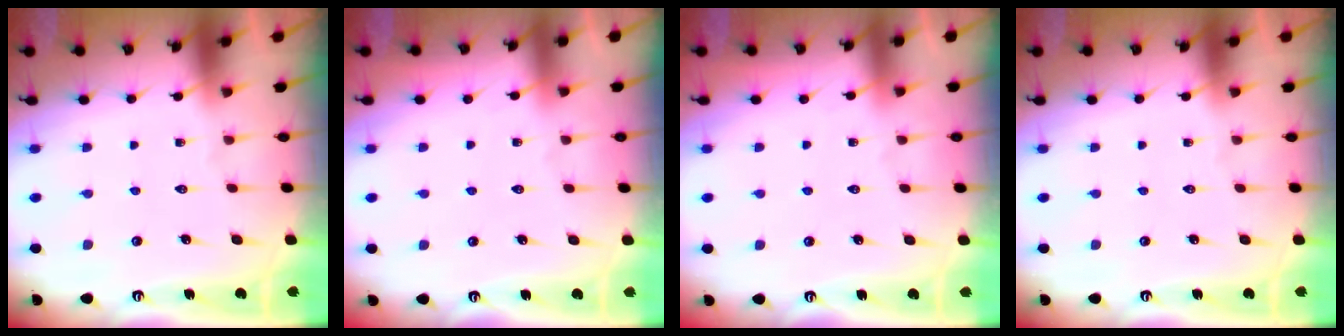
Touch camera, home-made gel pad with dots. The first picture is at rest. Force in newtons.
{"total": 2.2, "press": 2.2, "slide": 0.3}
{"total": 2.2, "press": 2.2, "slide": 0.3}
{"total": 0.0}